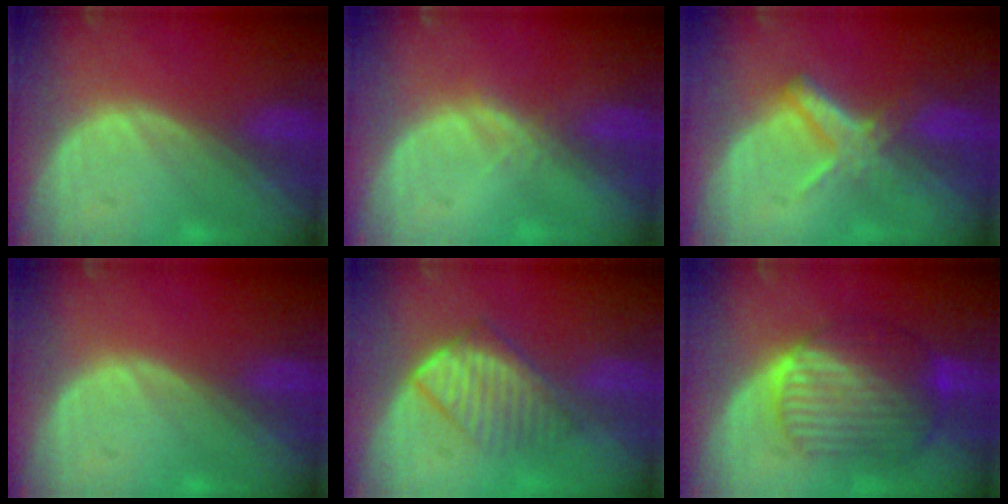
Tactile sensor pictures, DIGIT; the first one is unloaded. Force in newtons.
{"total": 1.5, "press": 1.3, "slide": 0.8}
{"total": 5.6, "press": 5.2, "slide": 2.2}
{"total": 0.0}
{"total": 6.8, "press": 6.0, "slide": 3.3}
{"total": 10.1, "press": 10.0, "slide": 0.9}